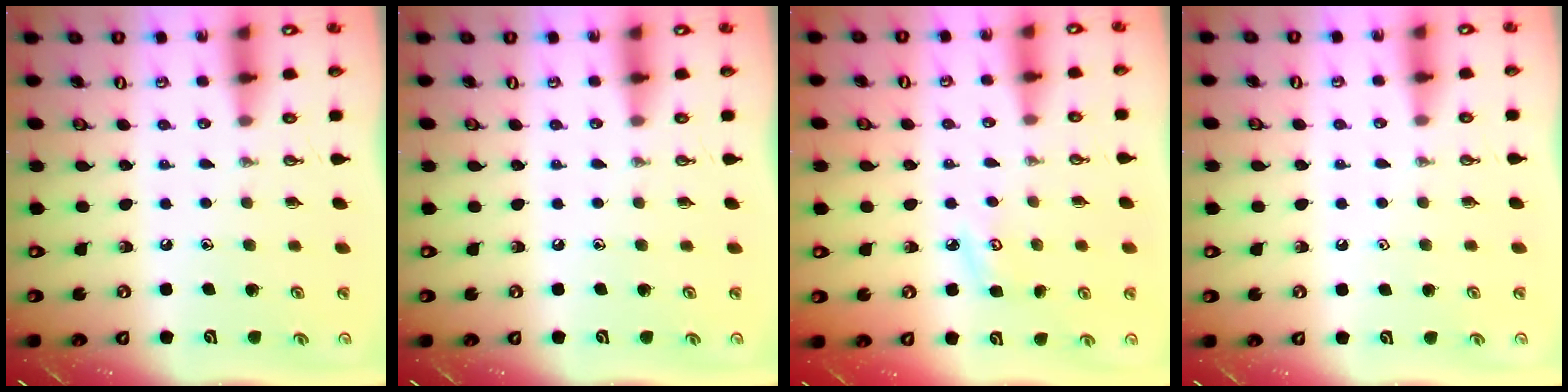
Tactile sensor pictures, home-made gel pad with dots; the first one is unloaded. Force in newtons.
{"total": 0.0}
{"total": 4.2, "press": 4.1, "slide": 0.4}
{"total": 0.6, "press": 0.6, "slide": 0.0}